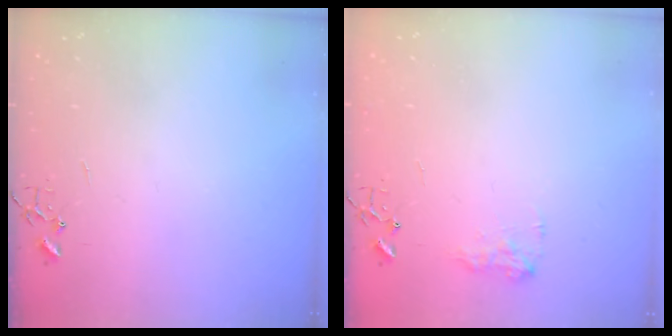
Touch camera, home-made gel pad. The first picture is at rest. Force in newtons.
{"total": 7.9, "press": 7.9, "slide": 0.4}